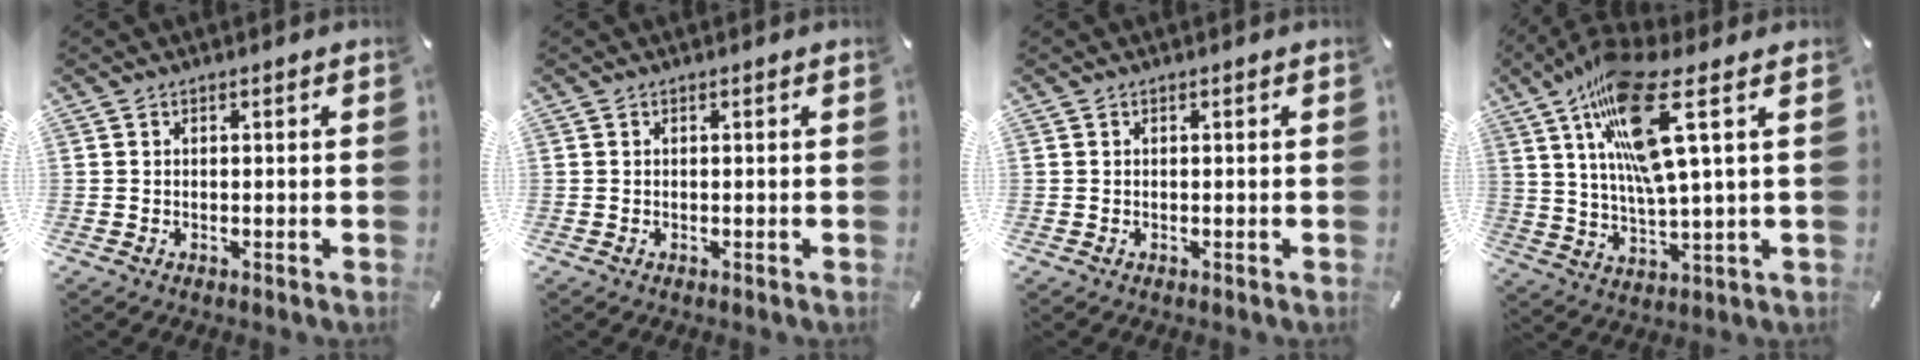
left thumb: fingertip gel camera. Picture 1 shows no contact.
{"total": 0.0}
{"total": 0.0}
{"total": 16.9, "force": [7.2, 3.0, 15.0], "torque": [-0.305, -0.023, 0.109]}